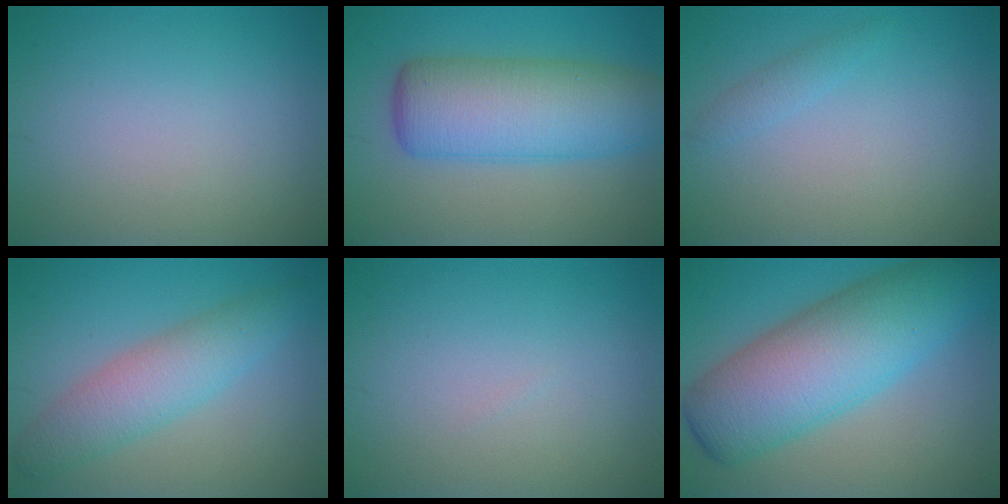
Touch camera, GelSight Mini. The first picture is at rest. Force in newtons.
{"total": 9.1, "press": 9.1, "slide": 0.5}
{"total": 1.1, "press": 1.1, "slide": 0.1}
{"total": 4.7, "press": 4.7, "slide": 0.2}
{"total": 0.0}
{"total": 10.8, "press": 10.8, "slide": 0.2}